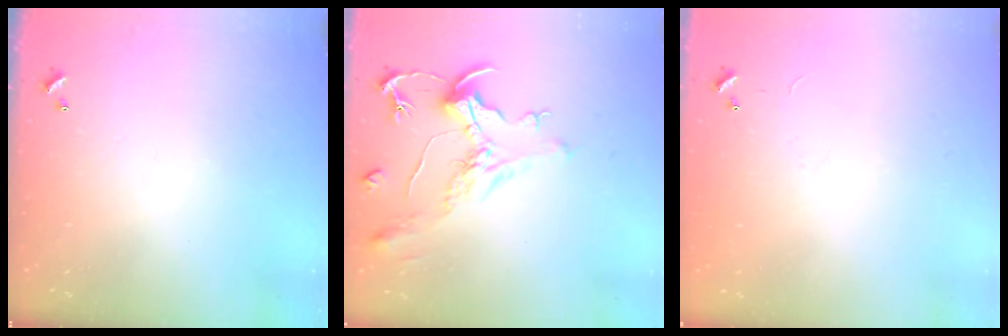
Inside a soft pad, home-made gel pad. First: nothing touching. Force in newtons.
{"total": 2.2, "press": 1.7, "slide": 1.4}
{"total": 8.0, "press": 7.9, "slide": 0.5}